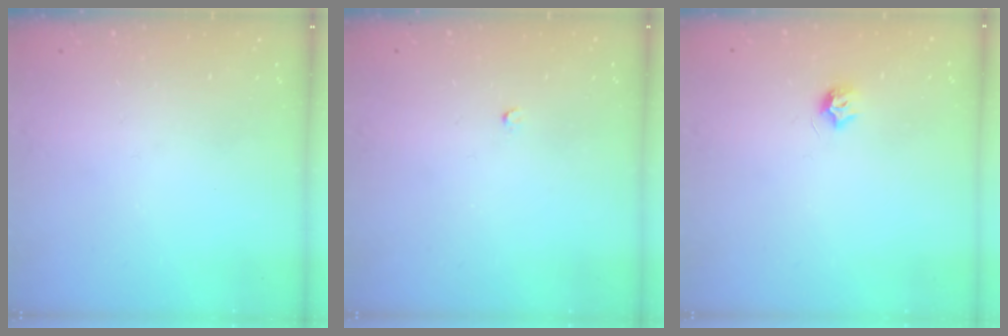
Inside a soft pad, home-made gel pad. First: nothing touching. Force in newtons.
{"total": 2.0, "press": 2.0, "slide": 0.3}
{"total": 6.6, "press": 6.5, "slide": 0.6}